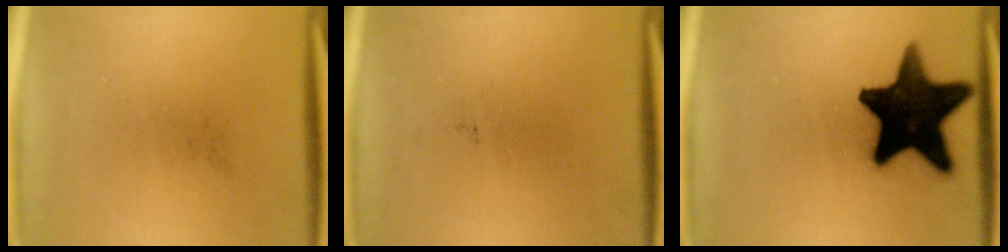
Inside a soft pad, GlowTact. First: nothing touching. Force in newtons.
{"total": 0.0}
{"total": 18.7}